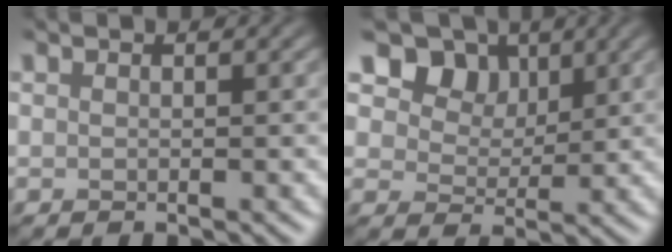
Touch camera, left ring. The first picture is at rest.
{"total": 7.7, "force": [3.7, 5.5, 3.8], "torque": [-0.068, -0.007, 0.058]}